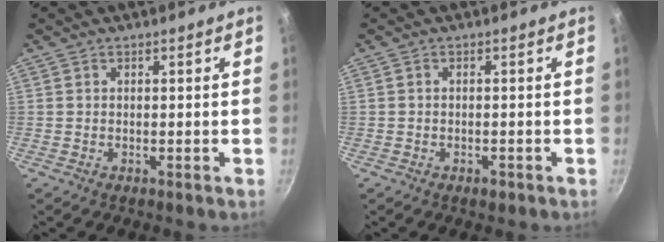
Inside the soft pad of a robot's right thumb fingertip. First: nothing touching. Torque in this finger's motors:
{"motor_torque": [-0.26, -0.16, -0.16, 0.14, 0.06]}